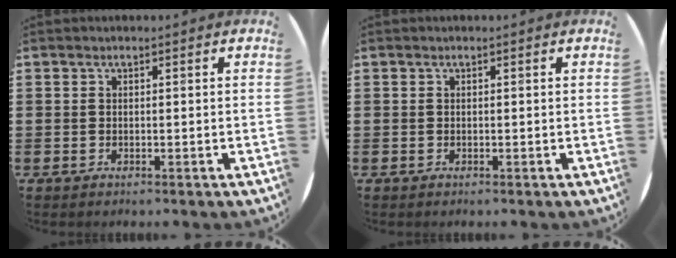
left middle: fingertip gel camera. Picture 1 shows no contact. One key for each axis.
{"total": 0.0}